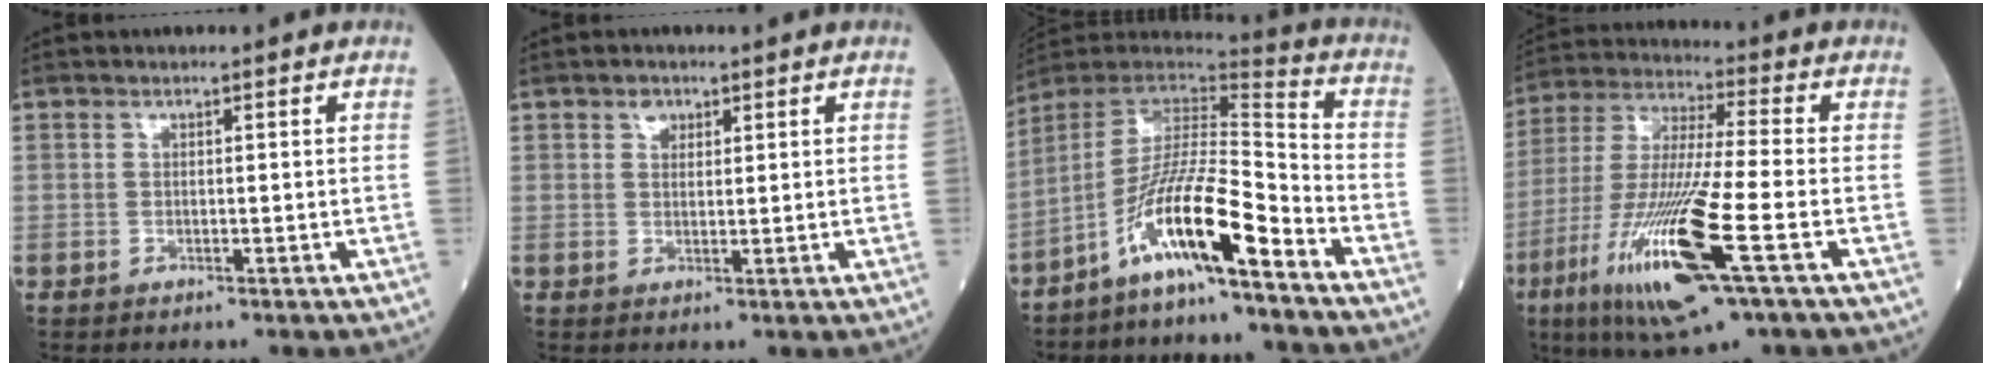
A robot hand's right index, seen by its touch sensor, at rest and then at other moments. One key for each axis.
{"total": 1.8, "fx": 1.1, "fy": 1.3, "fz": 0.7, "tx": -0.009, "ty": 0.001, "tz": 0.016}
{"total": 13.5, "fx": -8.0, "fy": 0.9, "fz": 10.8, "tx": -0.201, "ty": 0.005, "tz": -0.149}
{"total": 19.1, "fx": -7.4, "fy": 1.3, "fz": 17.5, "tx": -0.384, "ty": -0.038, "tz": -0.139}